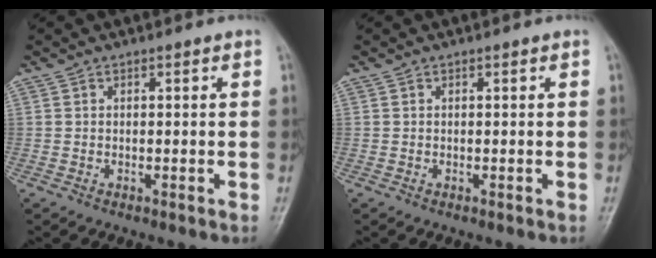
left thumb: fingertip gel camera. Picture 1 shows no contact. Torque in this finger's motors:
{"motor_torque": [-0.02, 0.00, 0.01, 0.02, 0.00]}